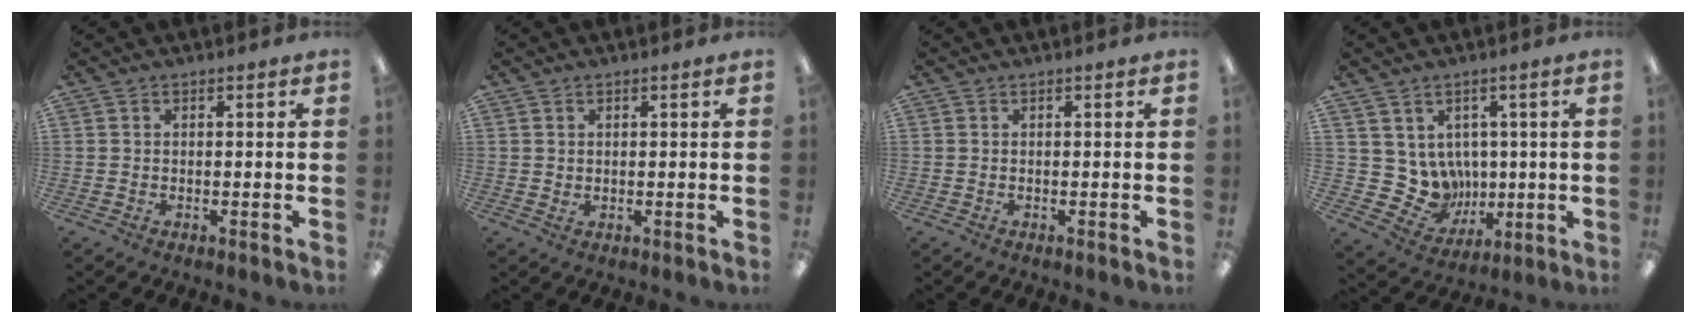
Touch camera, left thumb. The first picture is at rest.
{"total": 0.8, "force": [0.6, 0.5, 0.3], "torque": [-0.007, 0.002, 0.010]}
{"total": 0.0}
{"total": 8.9, "force": [2.9, 8.1, 2.4], "torque": [-0.066, -0.030, 0.069]}